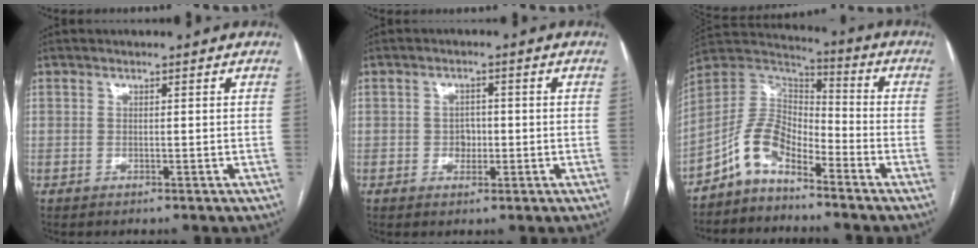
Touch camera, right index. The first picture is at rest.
{"total": 2.5, "force": [-0.4, 1.9, 1.5], "torque": [-0.018, 0.006, -0.003]}
{"total": 8.9, "force": [-6.0, 3.9, 5.3], "torque": [-0.116, 0.027, -0.124]}